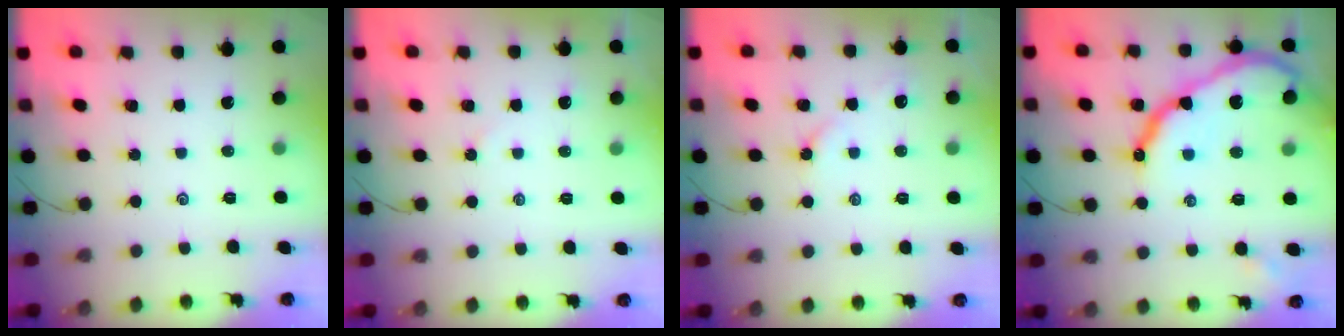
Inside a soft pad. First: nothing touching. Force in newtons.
{"total": 3.0, "press": 2.9, "slide": 0.3}
{"total": 2.2, "press": 2.1, "slide": 0.6}
{"total": 18.6, "press": 18.5, "slide": 1.5}